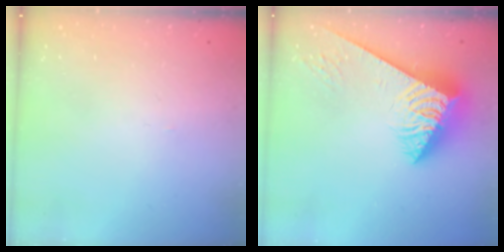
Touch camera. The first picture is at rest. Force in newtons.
{"total": 7.4, "press": 7.3, "slide": 1.2}